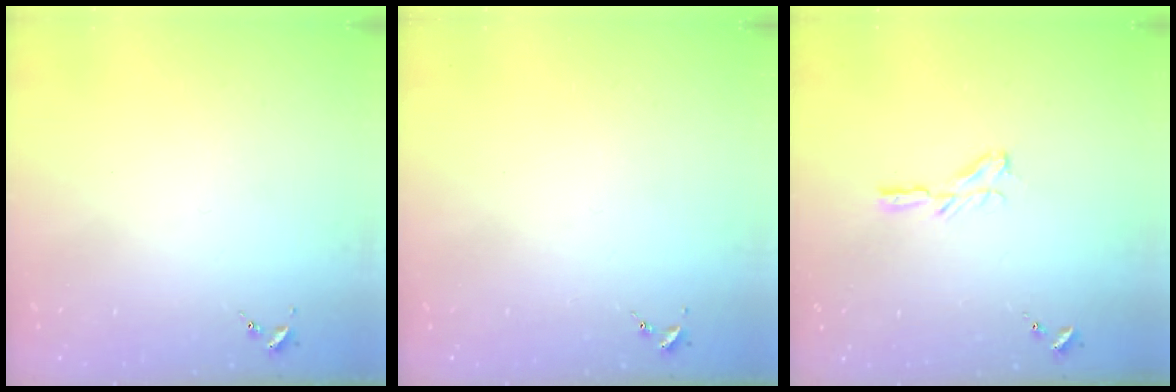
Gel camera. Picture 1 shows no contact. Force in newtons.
{"total": 0.0}
{"total": 5.9, "press": 5.9, "slide": 0.5}